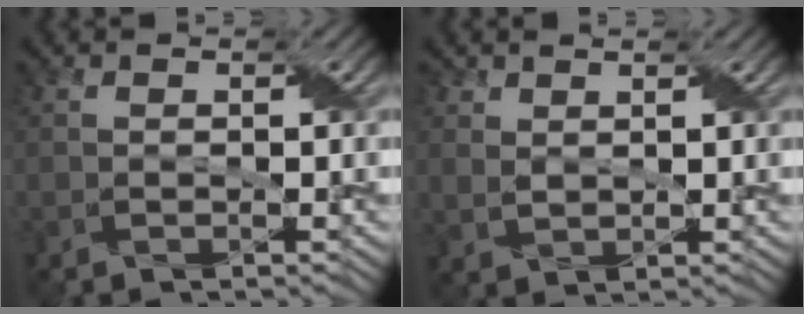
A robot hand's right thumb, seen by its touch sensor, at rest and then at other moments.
{"total": 1.9, "force": [1.4, 1.1, 0.4], "torque": [-0.016, -0.004, 0.035]}